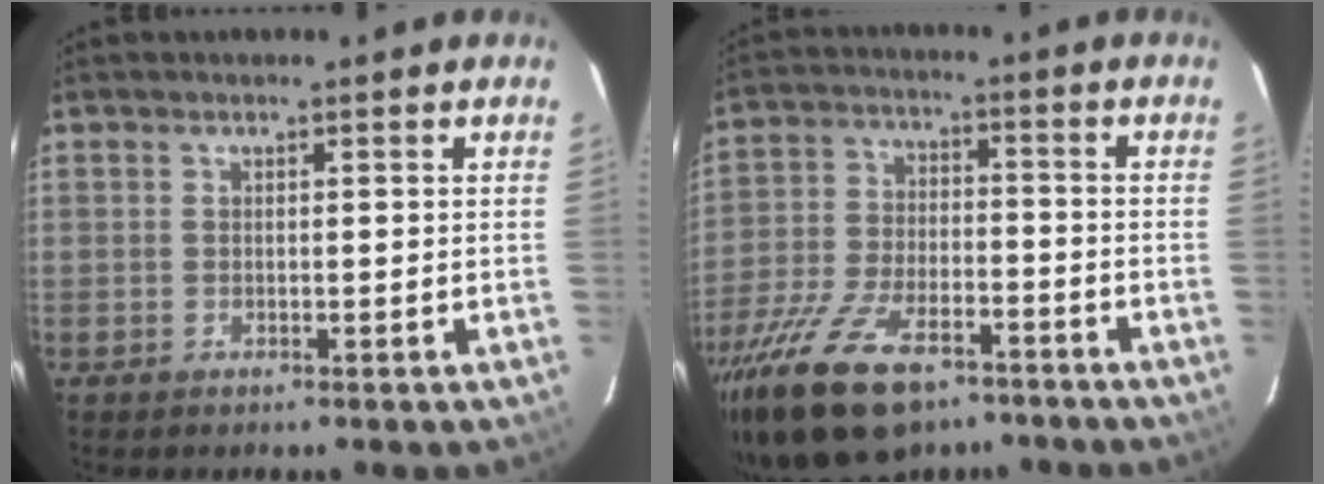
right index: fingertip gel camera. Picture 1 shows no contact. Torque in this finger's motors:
{"motor_torque": [1.07, -1.07, 1.05, 0.21]}